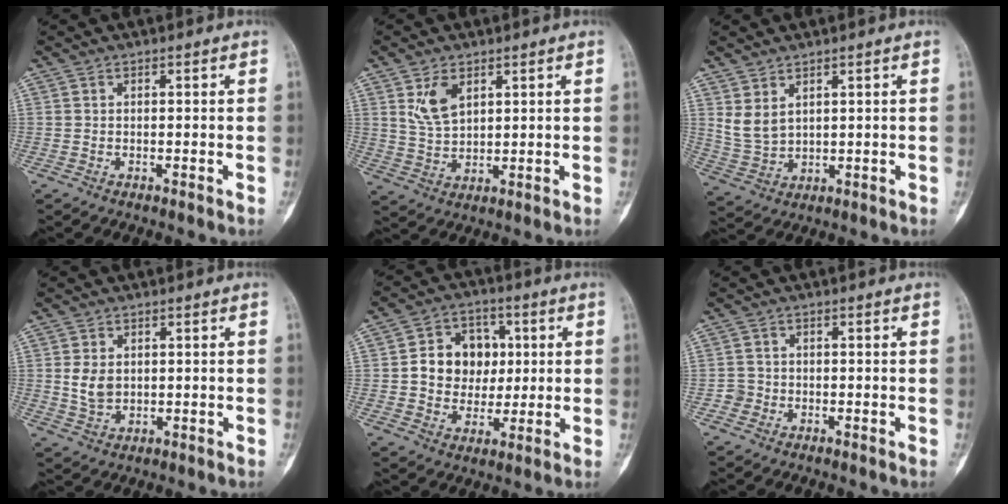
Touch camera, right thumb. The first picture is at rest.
{"total": 6.1, "force": [2.8, 3.6, 4.2], "torque": [-0.068, -0.015, 0.061]}
{"total": 5.2, "force": [2.5, 3.0, 3.4], "torque": [-0.062, -0.014, 0.065]}
{"total": 4.6, "force": [0.6, 3.3, 3.1], "torque": [-0.047, -0.006, 0.019]}
{"total": 11.4, "force": [1.4, 9.6, 6.0], "torque": [-0.044, 0.008, 0.023]}
{"total": 1.7, "force": [-0.6, 1.6, 0.0], "torque": [0.012, 0.008, -0.018]}